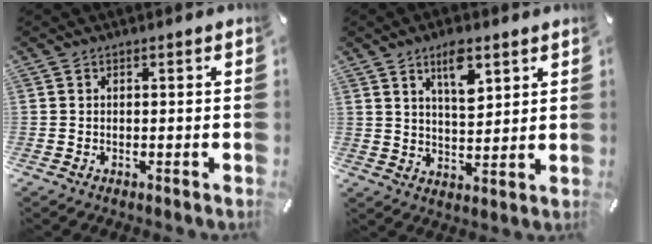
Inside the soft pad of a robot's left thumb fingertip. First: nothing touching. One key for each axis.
{"total": 8.3, "fx": 5.0, "fy": 3.9, "fz": 5.4, "tx": -0.078, "ty": -0.021, "tz": 0.083}